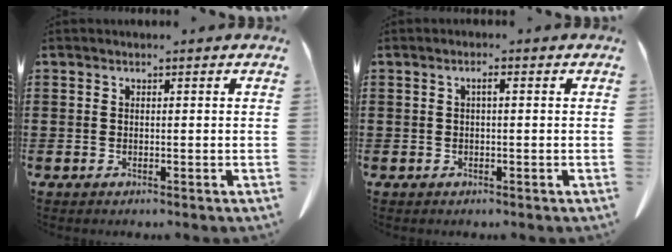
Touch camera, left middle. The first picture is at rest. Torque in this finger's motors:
{"motor_torque": [0.22, -0.20, 0.03, 0.03]}